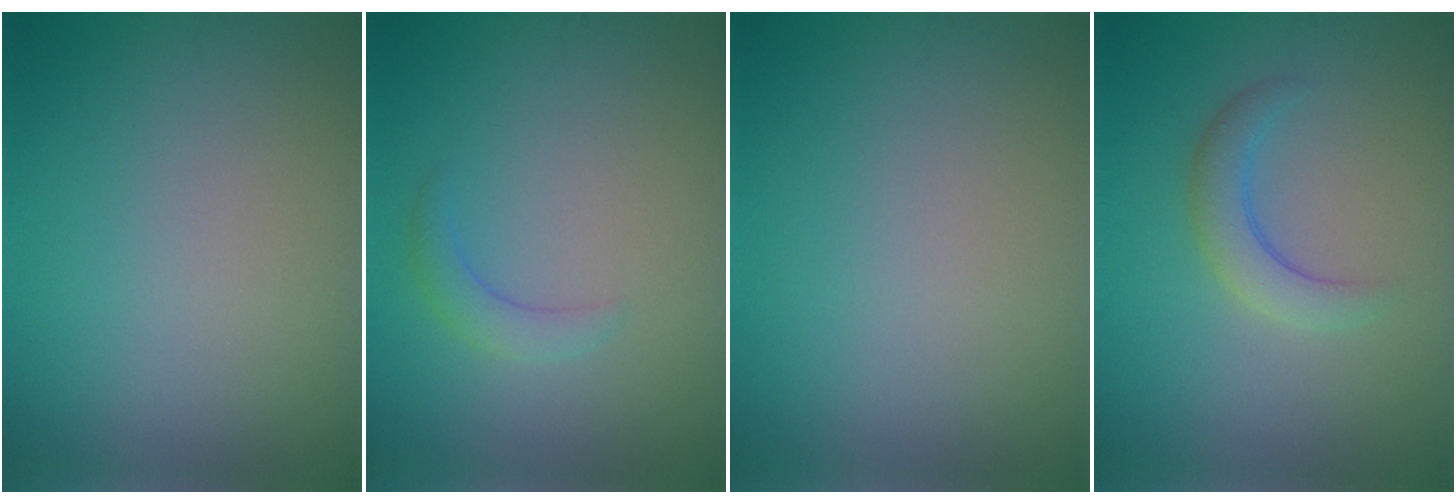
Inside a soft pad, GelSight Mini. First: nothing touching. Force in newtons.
{"total": 1.6, "press": 1.6, "slide": 0.2}
{"total": 0.0}
{"total": 2.6, "press": 2.6, "slide": 0.2}